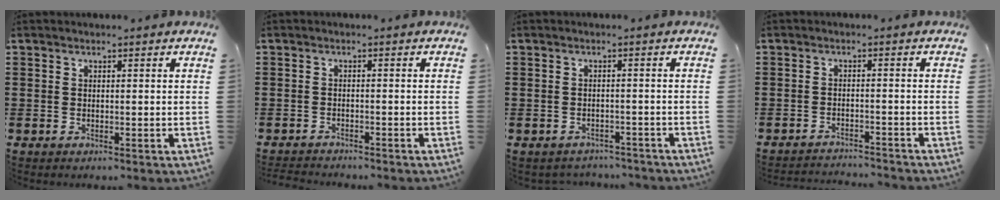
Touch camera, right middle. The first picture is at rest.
{"total": 1.6, "force": [-1.6, 0.1, 0.1], "torque": [-0.005, 0.000, -0.033]}
{"total": 1.8, "force": [-1.7, 0.4, -0.1], "torque": [-0.005, 0.000, -0.039]}
{"total": 2.4, "force": [-2.4, -0.1, 0.1], "torque": [-0.006, 0.002, -0.051]}